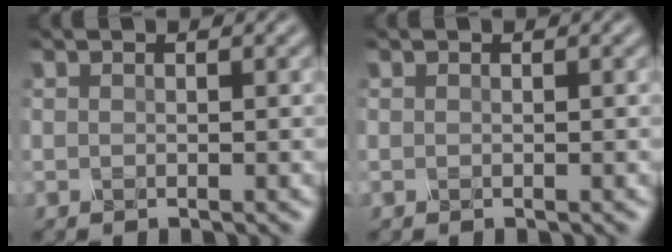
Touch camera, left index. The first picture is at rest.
{"total": 0.0}